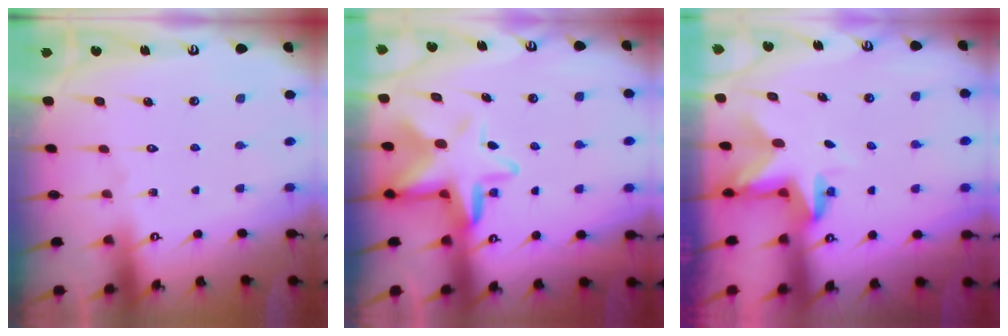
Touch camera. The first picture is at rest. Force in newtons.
{"total": 10.0, "press": 9.7, "slide": 2.3}
{"total": 3.0, "press": 3.0, "slide": 0.3}